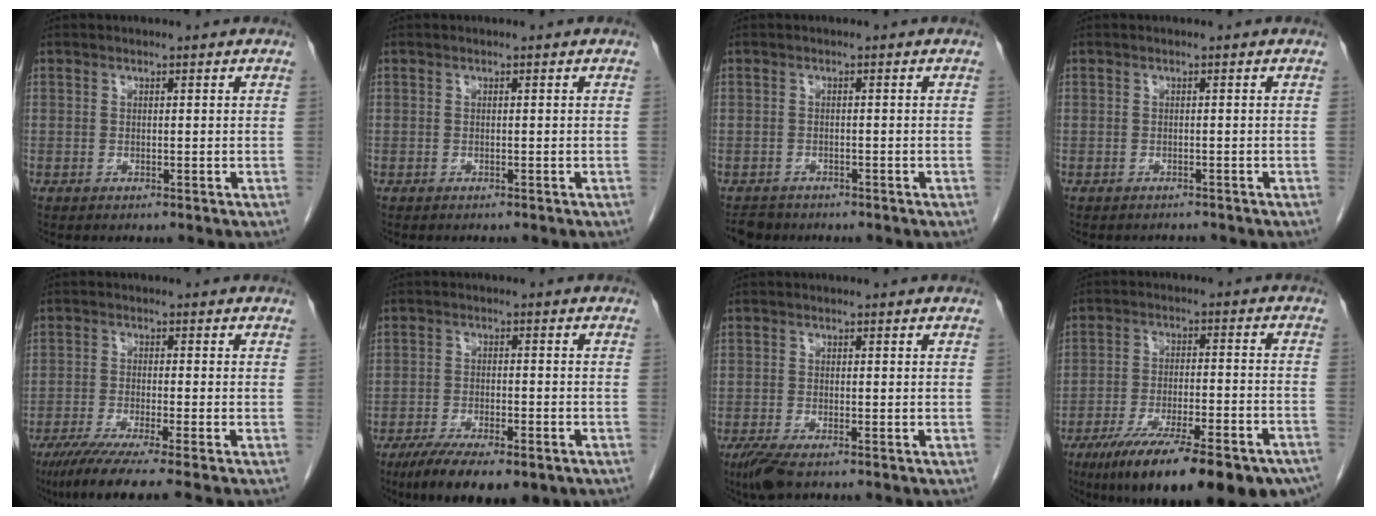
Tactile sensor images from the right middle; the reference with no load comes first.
{"total": 0.6, "force": [-0.6, 0.2, 0.1], "torque": [-0.007, -0.001, -0.010]}
{"total": 2.9, "force": [-2.5, 1.4, 0.1], "torque": [-0.008, -0.002, -0.040]}
{"total": 1.4, "force": [-1.3, 0.4, -0.1], "torque": [-0.002, -0.003, -0.019]}
{"total": 8.8, "force": [-6.7, -0.9, 5.6], "torque": [-0.085, -0.026, -0.108]}
{"total": 12.2, "force": [-8.3, 3.8, 8.1], "torque": [-0.125, -0.017, -0.124]}
{"total": 4.0, "force": [-2.8, 0.9, 2.8], "torque": [-0.056, -0.012, -0.049]}
{"total": 24.7, "force": [-17.8, 5.2, 16.3], "torque": [-0.191, -0.018, -0.256]}